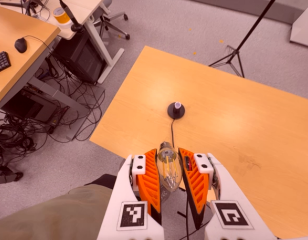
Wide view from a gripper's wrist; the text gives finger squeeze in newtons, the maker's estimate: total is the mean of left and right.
{"total": 20.7, "left": 22.2, "right": 19.1}